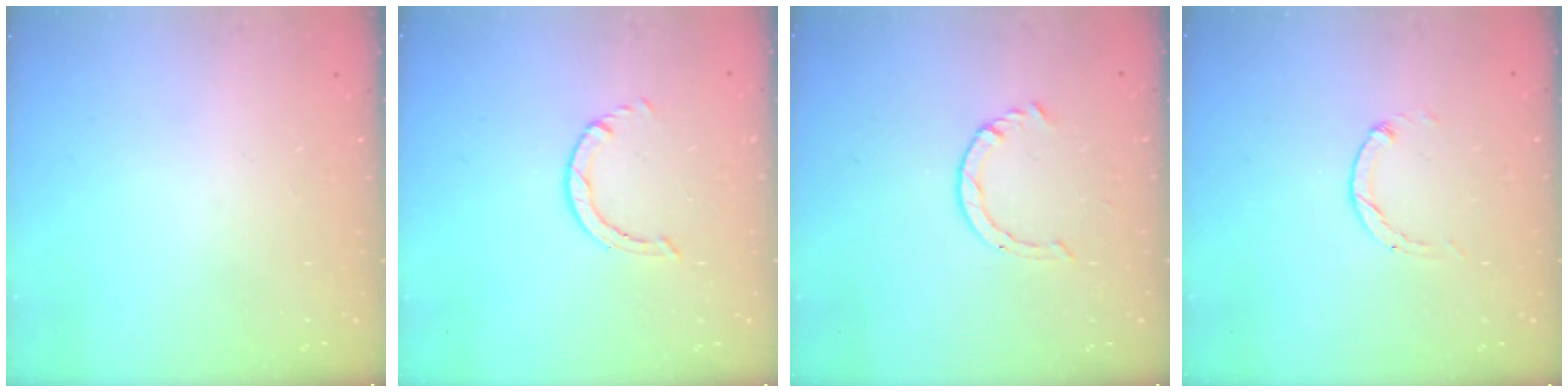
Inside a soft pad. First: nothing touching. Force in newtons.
{"total": 0.6, "press": 0.6, "slide": 0.1}
{"total": 3.0, "press": 2.9, "slide": 0.3}
{"total": 0.7, "press": 0.6, "slide": 0.2}